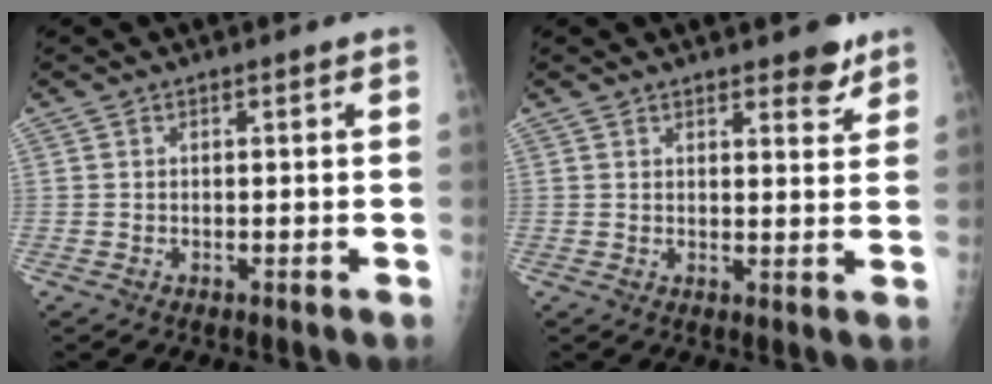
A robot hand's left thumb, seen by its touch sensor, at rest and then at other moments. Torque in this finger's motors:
{"motor_torque": [0.05, 0.10, -0.30, -0.18, 0.01]}